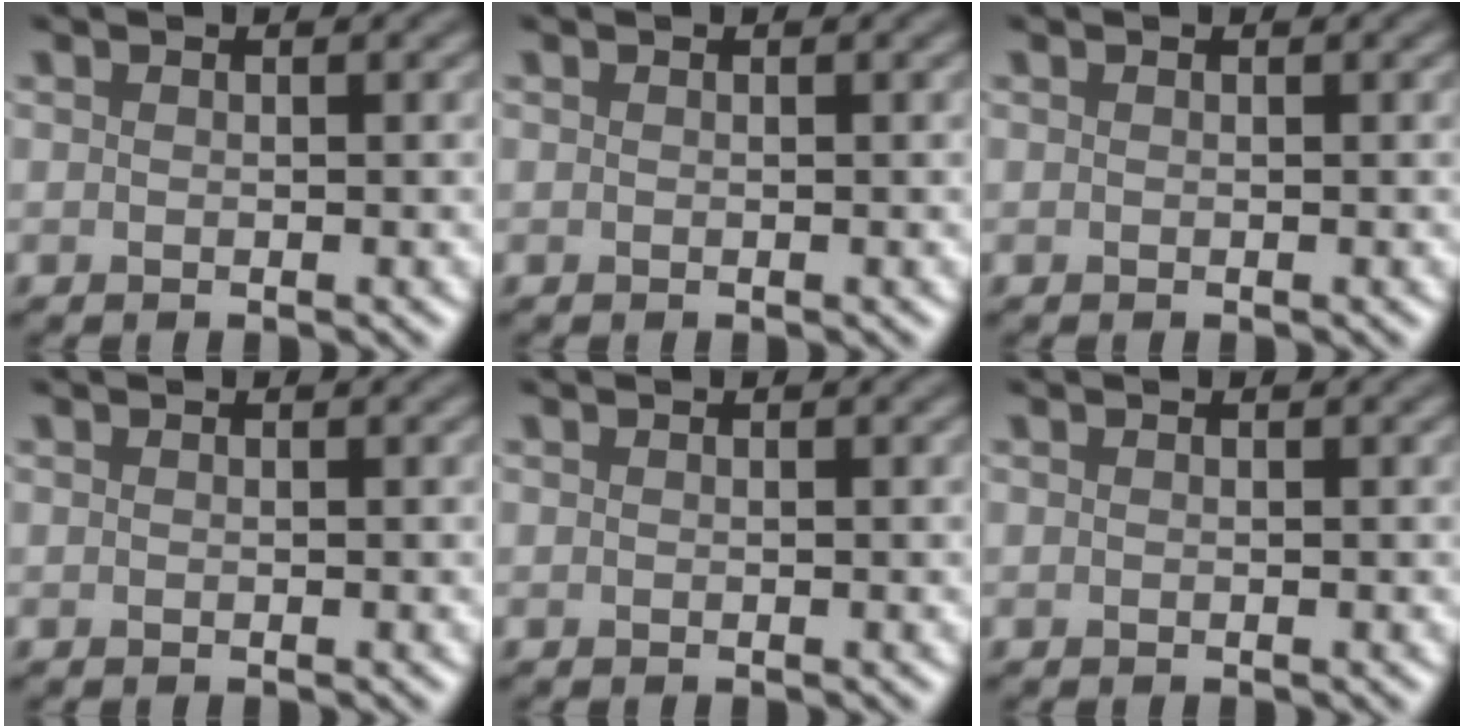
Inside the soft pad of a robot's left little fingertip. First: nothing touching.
{"total": 0.0}
{"total": 0.0}
{"total": 0.0}
{"total": 0.0}
{"total": 0.0}